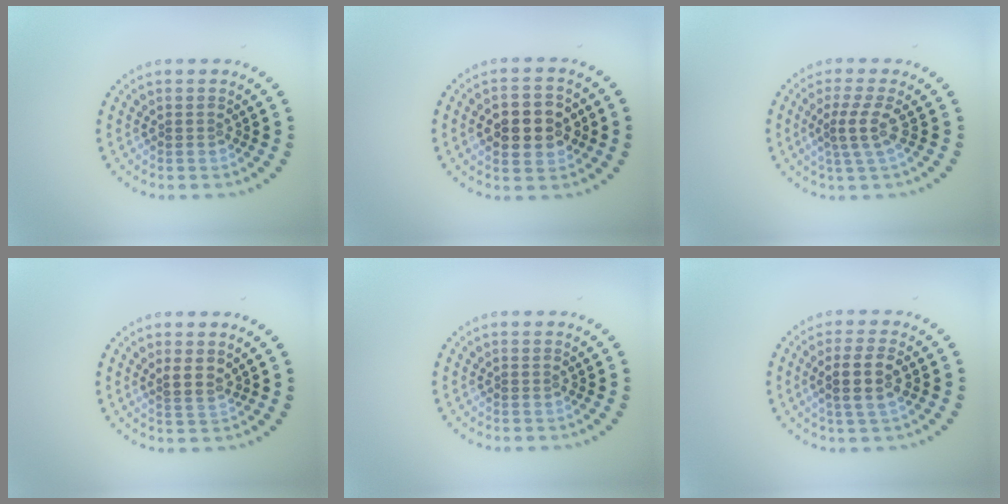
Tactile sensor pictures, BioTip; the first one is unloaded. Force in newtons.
{"total": 5.0, "press": 5.0, "slide": 0.2}
{"total": 2.5, "press": 1.7, "slide": 1.9}
{"total": 1.5, "press": 1.2, "slide": 1.0}
{"total": 0.0}
{"total": 3.2, "press": 3.0, "slide": 1.3}